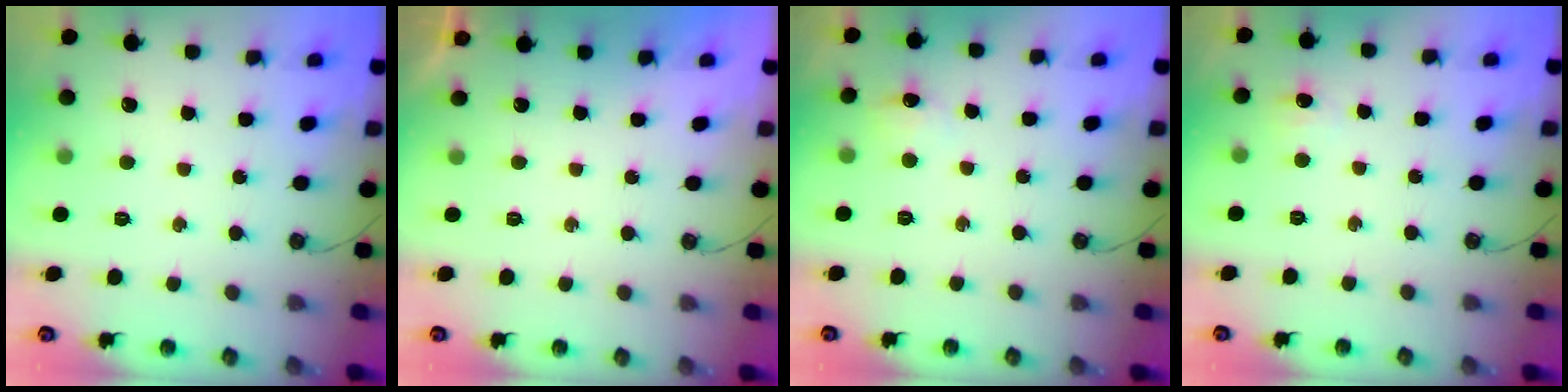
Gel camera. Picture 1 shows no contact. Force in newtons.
{"total": 0.0}
{"total": 6.3, "press": 6.2, "slide": 0.9}
{"total": 4.4, "press": 4.3, "slide": 0.9}